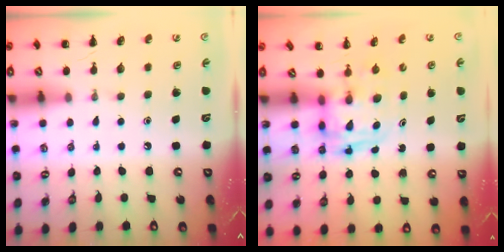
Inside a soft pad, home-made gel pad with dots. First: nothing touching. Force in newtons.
{"total": 2.6, "press": 2.6, "slide": 0.2}